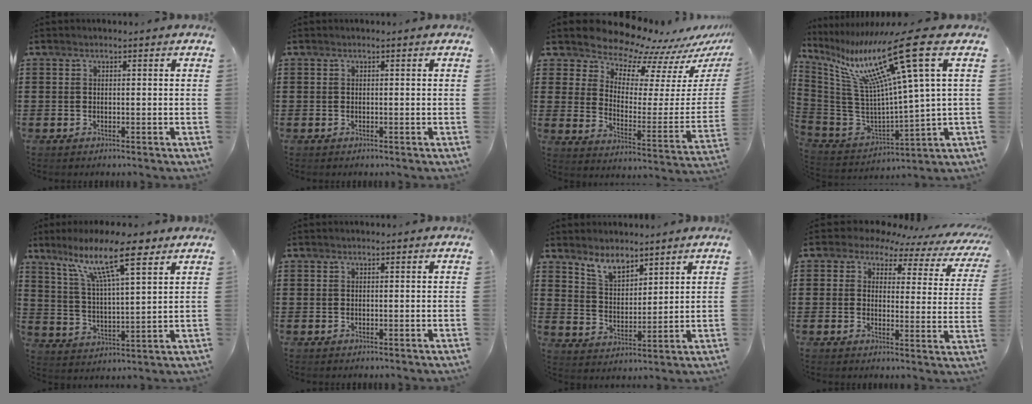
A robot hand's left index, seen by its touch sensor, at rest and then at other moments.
{"total": 0.0}
{"total": 9.8, "force": [9.6, 2.0, 0.9], "torque": [-0.057, -0.091, 0.168]}
{"total": 17.8, "force": [9.3, 0.9, 15.1], "torque": [-0.307, -0.052, 0.131]}
{"total": 12.8, "force": [8.7, 3.0, 8.9], "torque": [-0.177, -0.023, 0.148]}
{"total": 0.0}
{"total": 5.5, "force": [4.9, 1.8, 1.7], "torque": [-0.049, -0.013, 0.093]}
{"total": 1.9, "force": [1.3, 1.3, 0.4], "torque": [-0.006, 0.006, 0.022]}